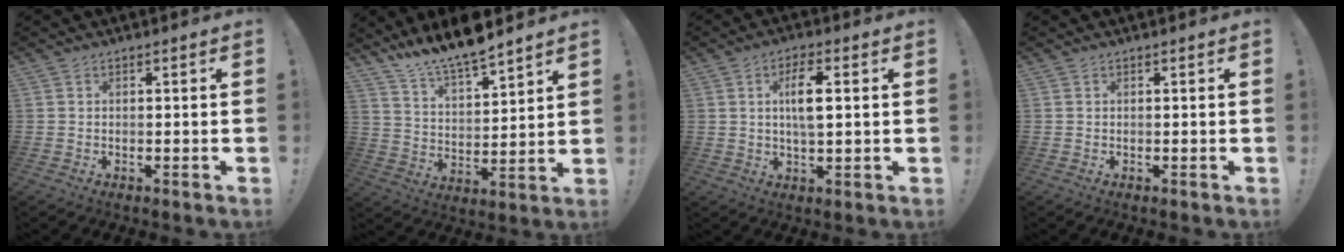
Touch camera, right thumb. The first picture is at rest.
{"total": 11.3, "force": [10.6, 1.8, 3.6], "torque": [-0.086, -0.085, 0.191]}
{"total": 7.9, "force": [1.7, 3.1, 7.0], "torque": [-0.110, -0.002, 0.023]}
{"total": 0.0}